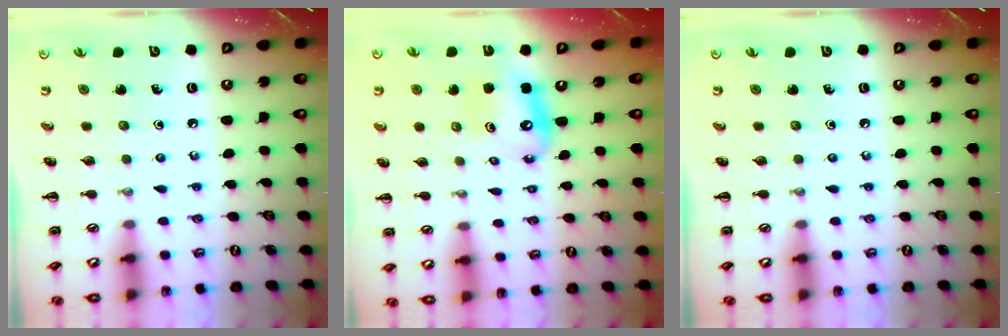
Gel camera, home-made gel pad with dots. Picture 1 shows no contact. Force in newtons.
{"total": 10.7, "press": 10.3, "slide": 2.9}
{"total": 0.0}